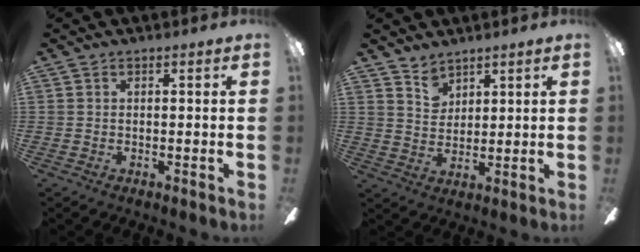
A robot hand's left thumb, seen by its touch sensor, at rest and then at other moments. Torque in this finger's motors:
{"motor_torque": [0.25, -0.51, -0.14, -0.06, -0.04]}